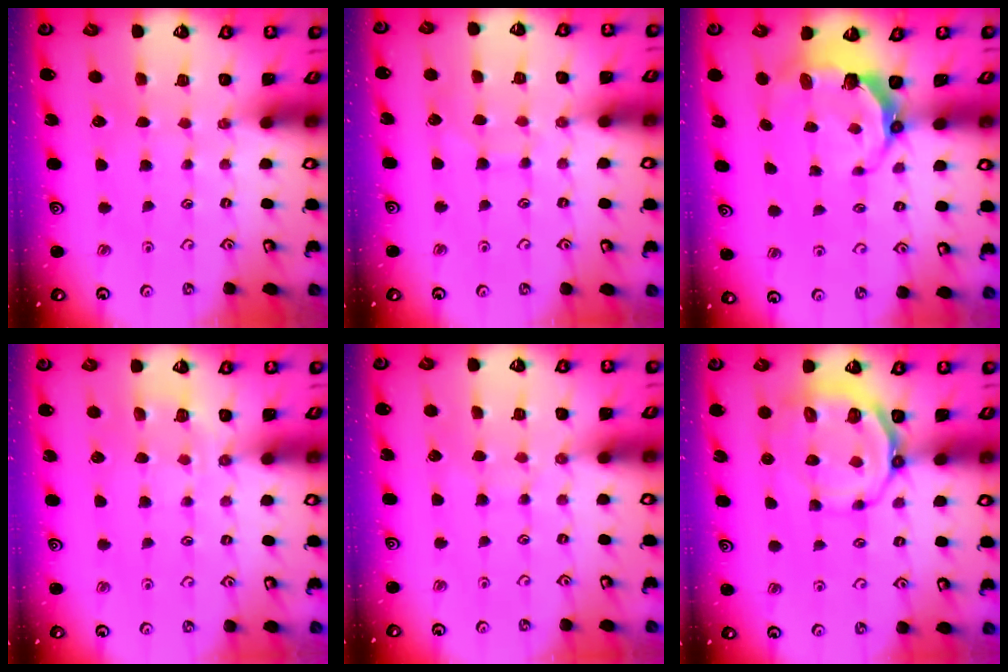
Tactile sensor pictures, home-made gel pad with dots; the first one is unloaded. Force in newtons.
{"total": 5.0, "press": 5.0, "slide": 0.5}
{"total": 6.3, "press": 4.8, "slide": 4.1}
{"total": 4.5, "press": 4.4, "slide": 1.1}
{"total": 4.7, "press": 4.7, "slide": 0.4}
{"total": 8.8, "press": 8.3, "slide": 3.0}